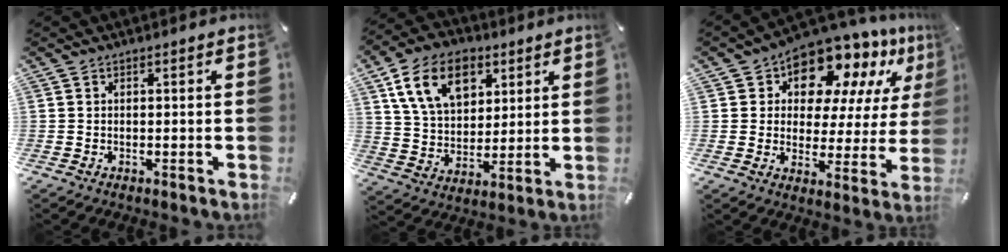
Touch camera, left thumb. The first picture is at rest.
{"total": 14.4, "force": [6.6, 10.0, 8.0], "torque": [-0.146, -0.008, 0.122]}
{"total": 13.0, "force": [9.8, 6.8, 5.1], "torque": [-0.091, -0.080, 0.170]}